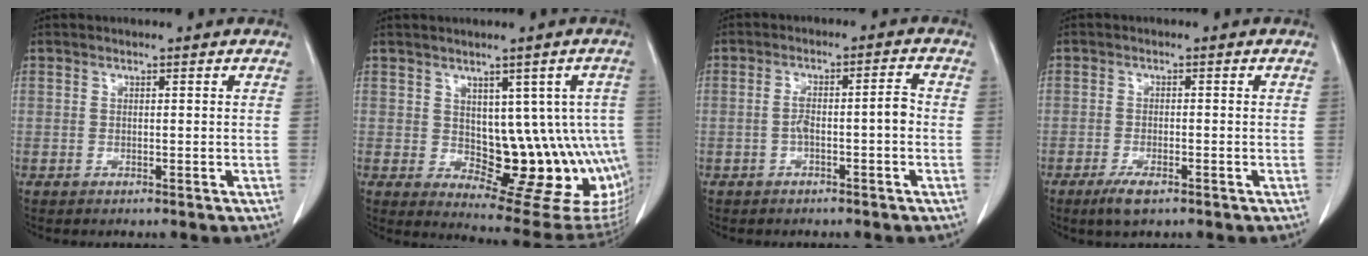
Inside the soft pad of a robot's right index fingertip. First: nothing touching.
{"total": 14.8, "force": [-0.9, 6.8, 13.1], "torque": [-0.115, 0.011, 0.009]}
{"total": 4.5, "force": [-1.0, 0.9, 4.3], "torque": [-0.075, 0.017, -0.013]}
{"total": 3.2, "force": [-2.0, 0.9, 2.3], "torque": [-0.046, -0.002, -0.032]}